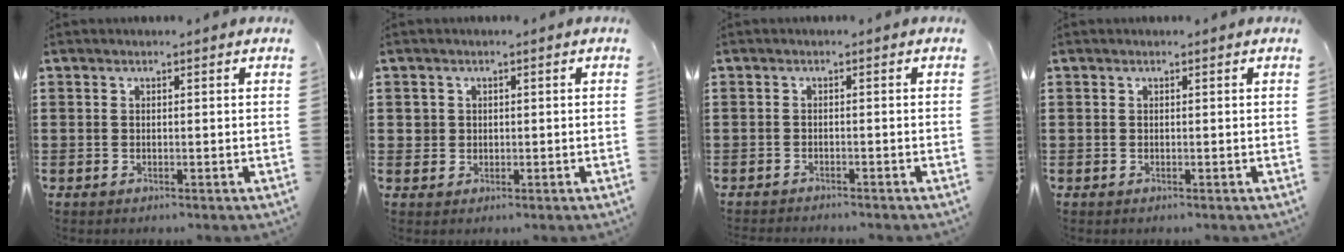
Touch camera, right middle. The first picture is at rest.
{"total": 2.0, "force": [0.3, 1.9, 0.2], "torque": [-0.013, 0.009, 0.003]}
{"total": 1.1, "force": [-1.1, 0.1, 0.0], "torque": [-0.003, 0.003, -0.025]}
{"total": 0.0}